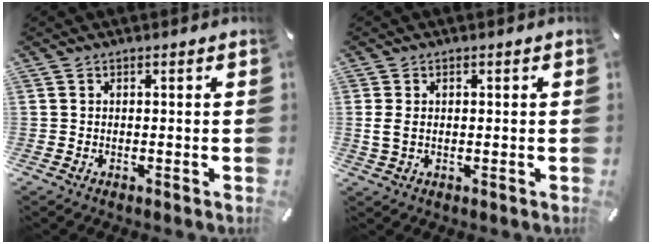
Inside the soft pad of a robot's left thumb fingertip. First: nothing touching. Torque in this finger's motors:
{"motor_torque": [0.42, 0.29, 0.24, -0.20, 0.13]}